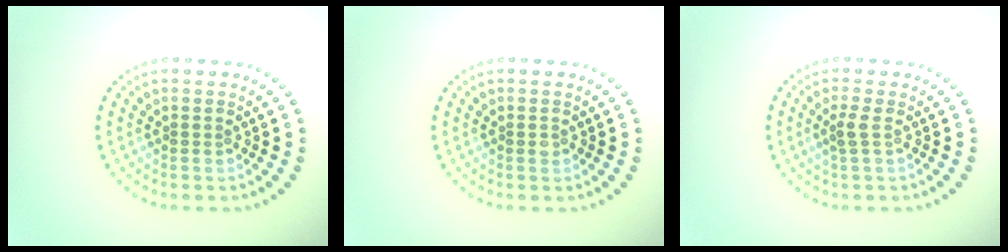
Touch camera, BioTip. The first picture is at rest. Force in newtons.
{"total": 0.5, "press": 0.5, "slide": 0.2}
{"total": 1.2, "press": 0.9, "slide": 0.8}